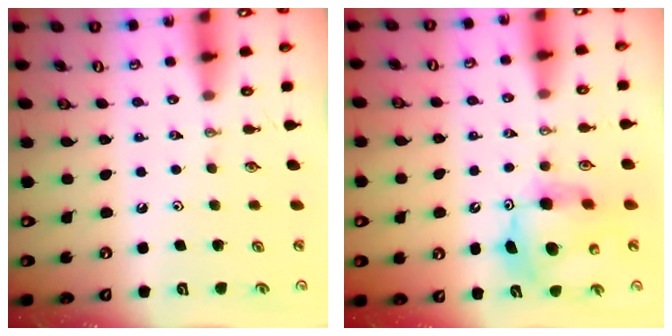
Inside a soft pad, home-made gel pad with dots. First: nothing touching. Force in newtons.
{"total": 10.2, "press": 10.2, "slide": 1.1}